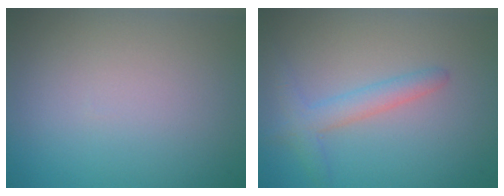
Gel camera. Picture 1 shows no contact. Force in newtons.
{"total": 2.4, "press": 2.4, "slide": 0.1}